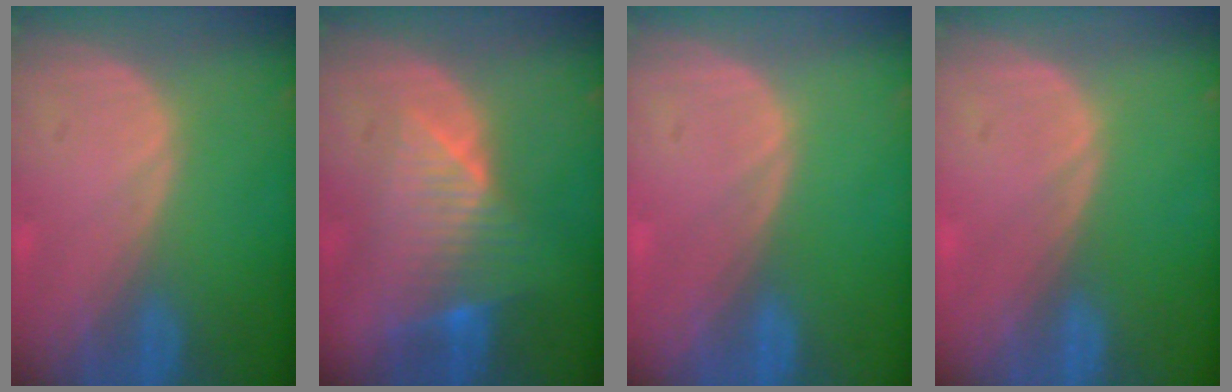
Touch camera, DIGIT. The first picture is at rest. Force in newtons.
{"total": 8.0, "press": 6.9, "slide": 4.0}
{"total": 0.0}
{"total": 0.0}